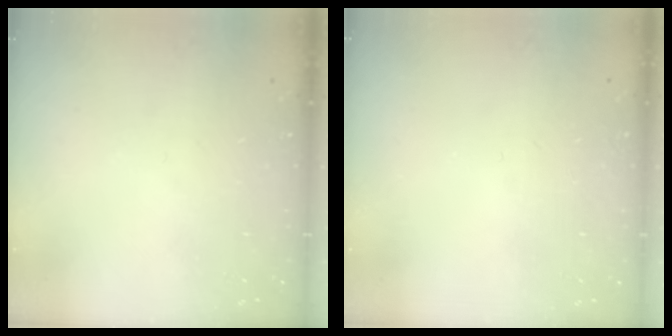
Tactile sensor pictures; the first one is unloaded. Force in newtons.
{"total": 1.5, "press": 1.5, "slide": 0.1}